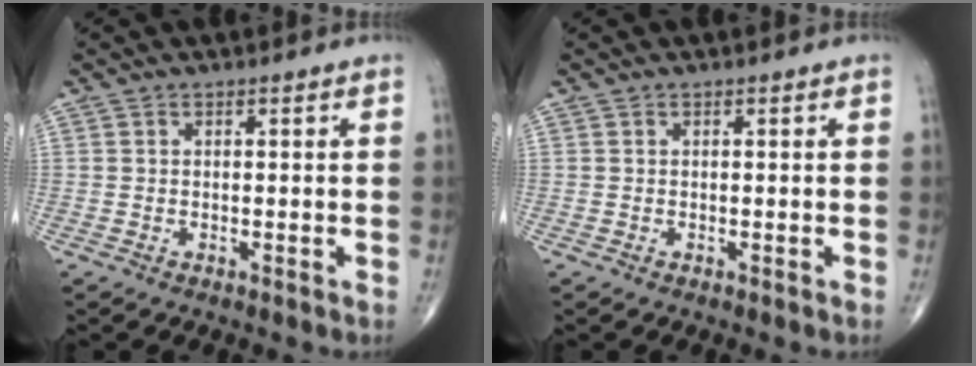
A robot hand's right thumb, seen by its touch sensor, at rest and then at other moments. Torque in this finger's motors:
{"motor_torque": [0.01, 0.01, -0.05, 0.05, 0.02]}